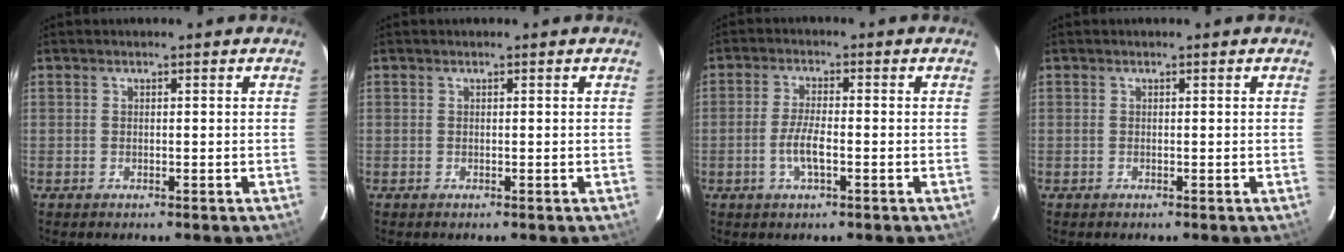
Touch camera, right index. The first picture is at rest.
{"total": 0.0}
{"total": 4.7, "force": [-1.6, 1.1, 4.3], "torque": [-0.087, -0.003, -0.030]}
{"total": 0.0}